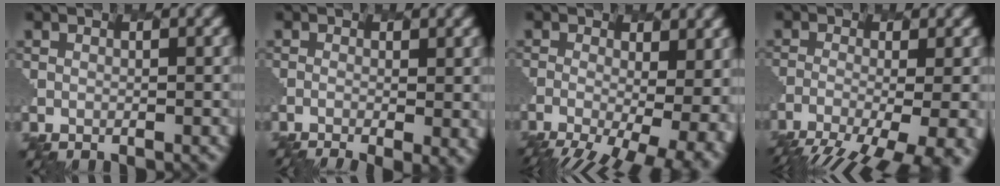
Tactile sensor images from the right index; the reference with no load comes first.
{"total": 5.1, "force": [-2.3, 1.6, 4.2], "torque": [-0.056, 0.006, -0.021]}
{"total": 13.1, "force": [-5.8, 6.2, 10.0], "torque": [-0.132, -0.019, -0.042]}
{"total": 12.5, "force": [-9.1, 3.5, 7.8], "torque": [-0.116, -0.026, -0.112]}